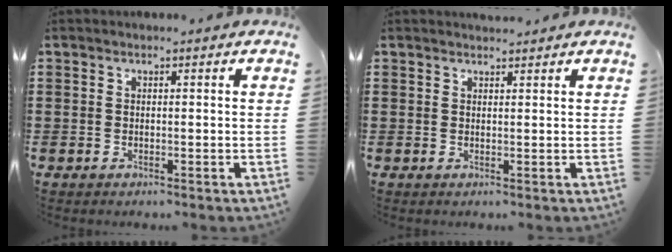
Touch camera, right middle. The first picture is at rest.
{"total": 1.2, "force": [1.2, 0.2, 0.0], "torque": [0.005, -0.004, 0.022]}